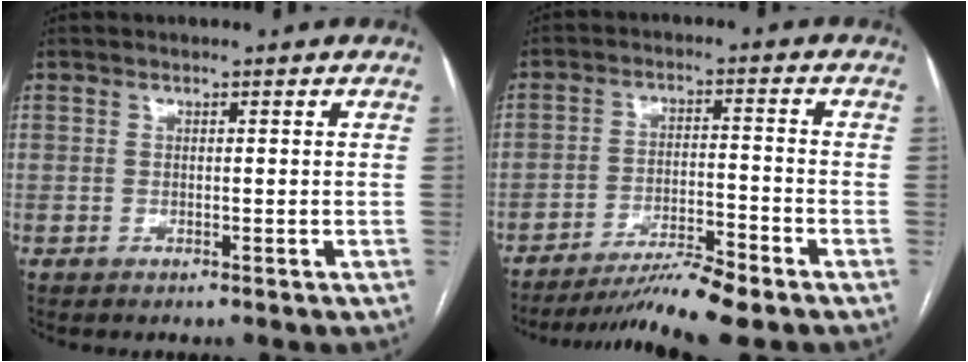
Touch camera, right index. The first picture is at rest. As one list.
[{"total": 8.8, "force": [-7.5, -0.6, 4.6], "torque": [-0.071, -0.014, -0.130]}]